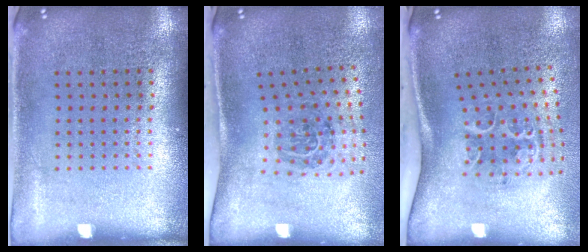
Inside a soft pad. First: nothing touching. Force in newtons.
{"total": 1.9, "press": 1.2, "slide": 1.5}
{"total": 2.0, "press": 1.4, "slide": 1.4}